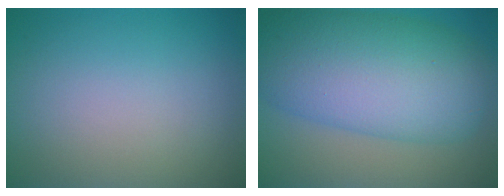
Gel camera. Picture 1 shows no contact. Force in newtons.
{"total": 12.1, "press": 12.1, "slide": 0.0}